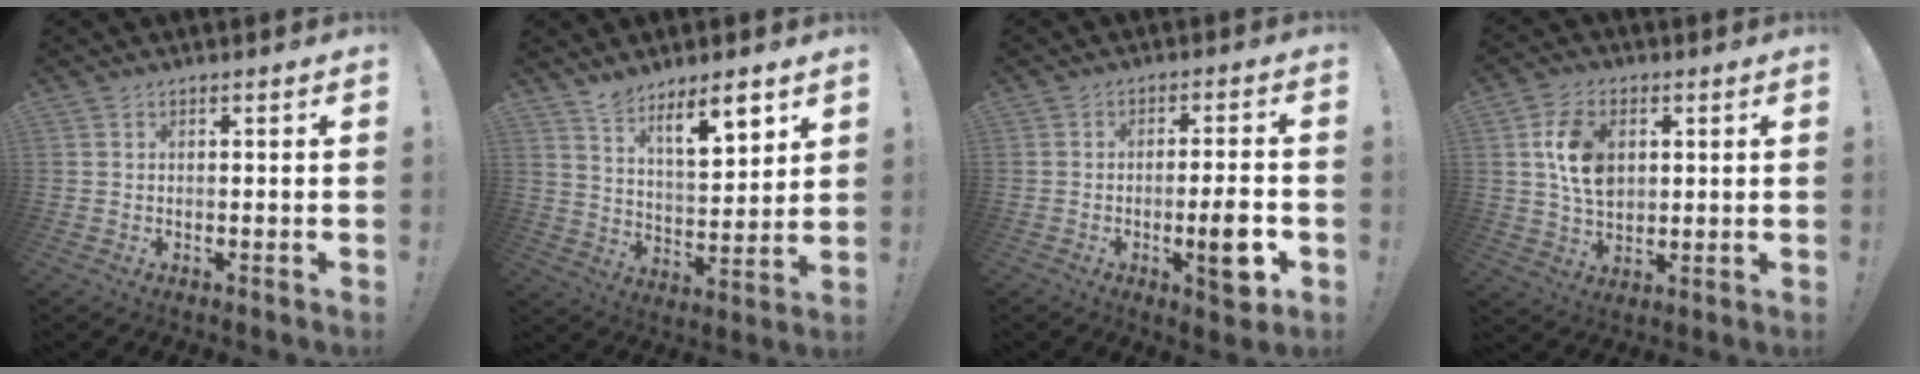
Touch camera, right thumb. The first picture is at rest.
{"total": 10.7, "force": [8.2, 2.7, 6.4], "torque": [-0.092, -0.051, 0.139]}
{"total": 9.8, "force": [-3.2, 1.9, 9.0], "torque": [-0.112, 0.001, -0.053]}
{"total": 11.7, "force": [2.6, 8.4, 7.7], "torque": [-0.128, 0.007, 0.050]}